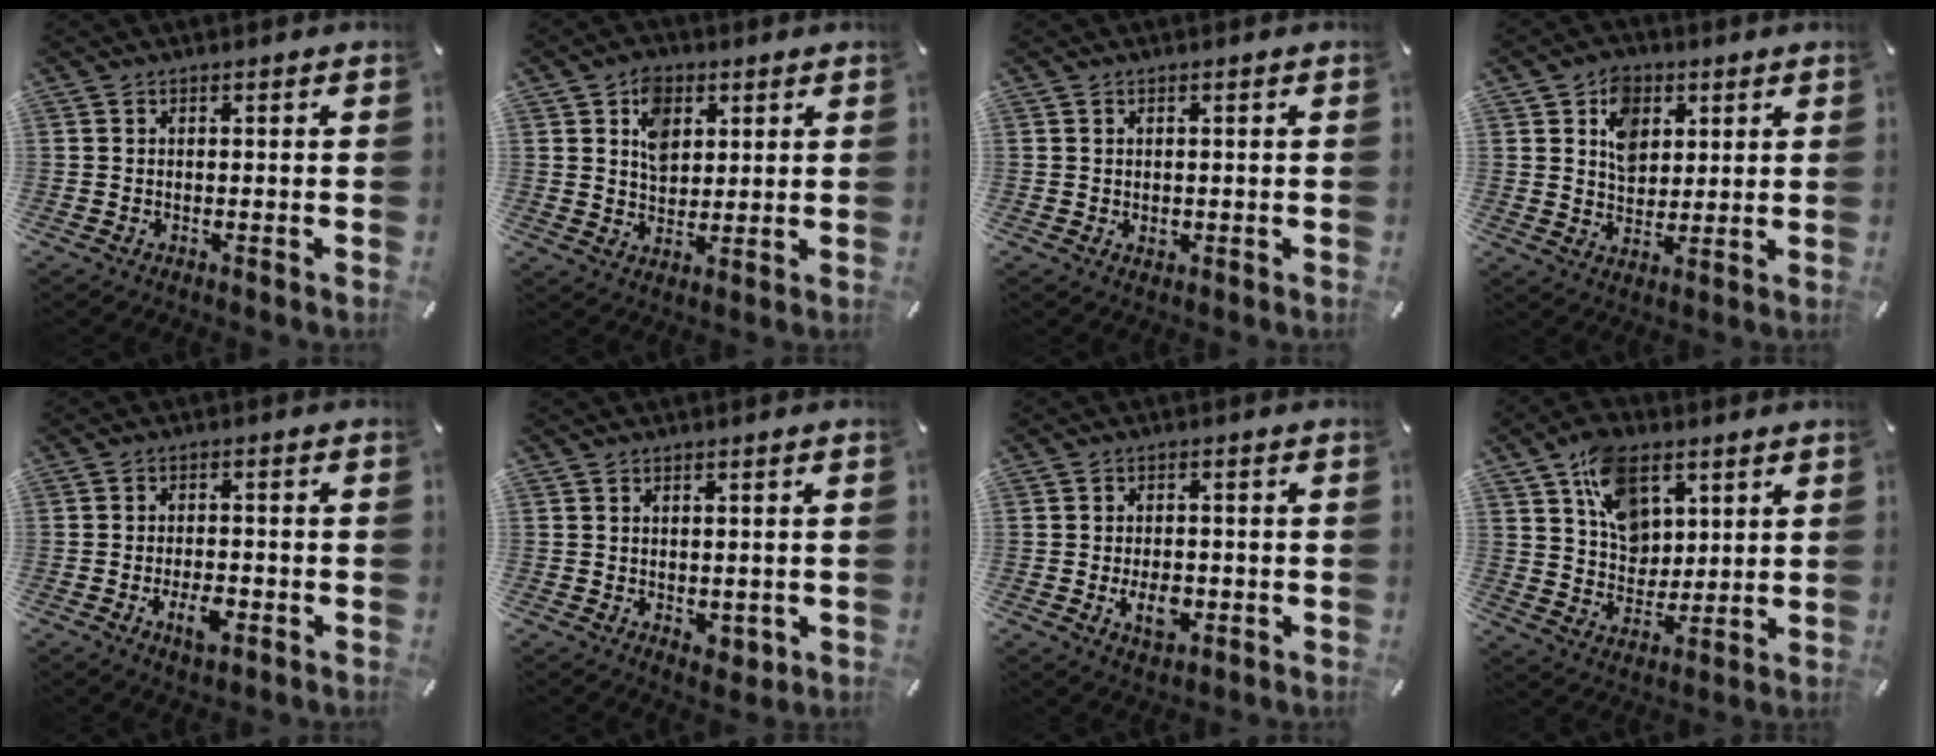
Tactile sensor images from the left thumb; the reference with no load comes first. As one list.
[{"total": 7.2, "force": [3.0, 5.6, 3.4], "torque": [-0.052, 0.001, 0.051]}, {"total": 1.0, "force": [0.1, 0.9, 0.3], "torque": [0.003, 0.000, 0.001]}, {"total": 7.8, "force": [3.2, 6.3, 3.4], "torque": [-0.047, -0.002, 0.055]}, {"total": 5.2, "force": [-2.1, 2.7, 3.9], "torque": [-0.074, 0.007, -0.037]}, {"total": 2.2, "force": [0.1, 1.8, 1.3], "torque": [-0.014, 0.000, 0.002]}, {"total": 5.8, "force": [-1.5, 3.8, 4.2], "torque": [-0.072, -0.004, -0.029]}, {"total": 12.6, "force": [5.9, 9.0, 6.4], "torque": [-0.111, -0.009, 0.111]}]